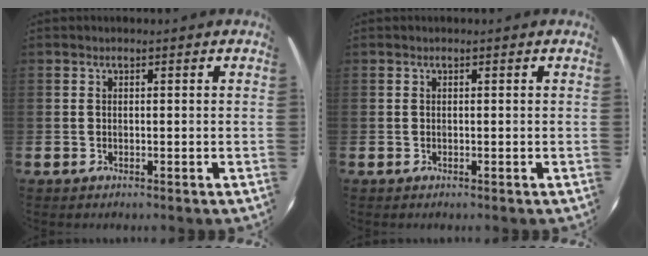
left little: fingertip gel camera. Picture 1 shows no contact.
{"total": 0.0}